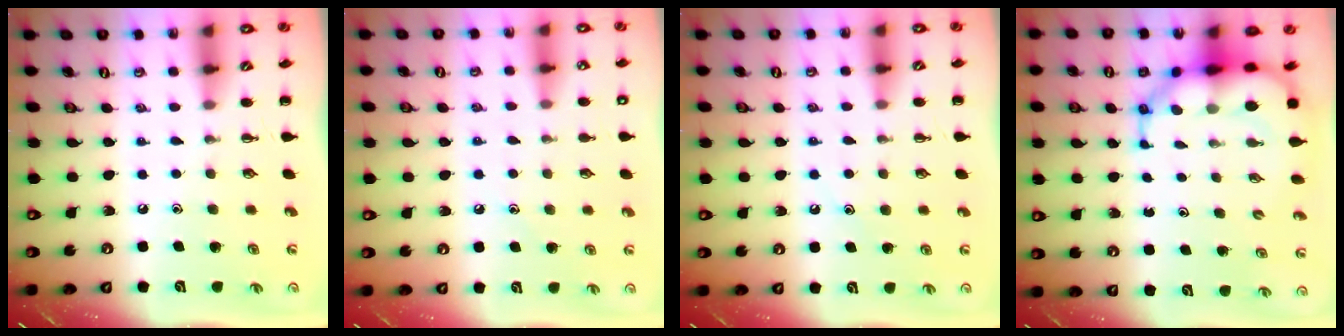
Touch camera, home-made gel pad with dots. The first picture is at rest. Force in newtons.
{"total": 7.0, "press": 6.7, "slide": 1.9}
{"total": 7.8, "press": 7.8, "slide": 1.1}
{"total": 9.2, "press": 8.7, "slide": 3.0}